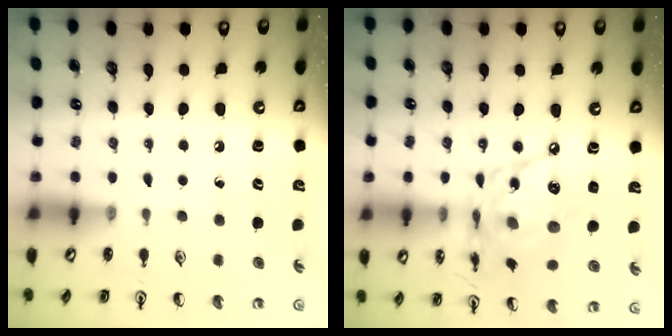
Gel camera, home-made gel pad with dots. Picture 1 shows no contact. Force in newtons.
{"total": 14.9, "press": 14.9, "slide": 0.8}